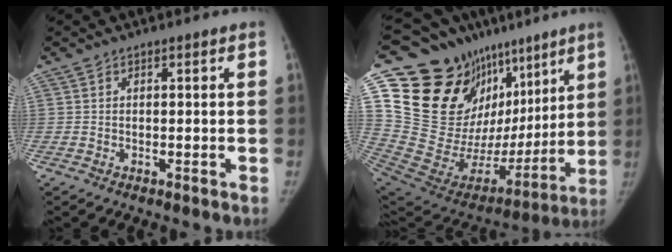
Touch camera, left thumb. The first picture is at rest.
{"total": 32.3, "force": [14.6, 20.2, 20.6], "torque": [-0.289, 0.003, 0.271]}